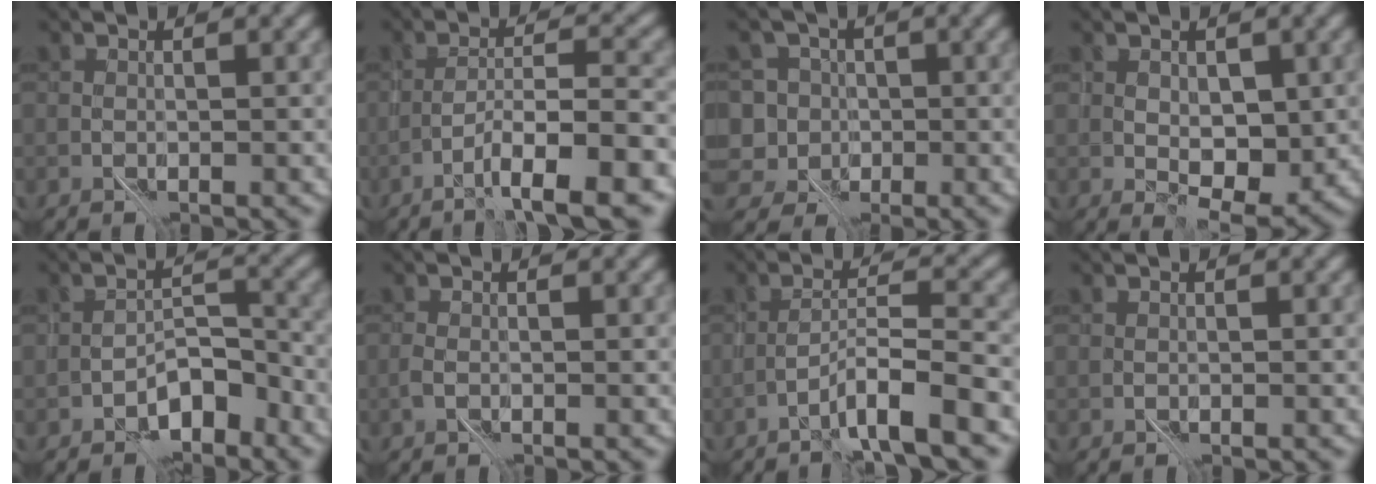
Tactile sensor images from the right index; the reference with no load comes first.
{"total": 5.8, "force": [-3.3, 0.3, 4.8], "torque": [-0.065, 0.018, -0.058]}
{"total": 7.8, "force": [0.2, 7.4, 2.4], "torque": [-0.049, 0.032, -0.036]}
{"total": 2.7, "force": [0.7, 1.6, 2.1], "torque": [-0.029, -0.004, 0.014]}
{"total": 4.1, "force": [-3.0, 1.7, 2.2], "torque": [-0.022, 0.013, -0.052]}
{"total": 1.1, "force": [-0.6, 0.7, 0.6], "torque": [-0.013, -0.002, -0.014]}
{"total": 4.4, "force": [-2.8, -0.3, 3.3], "torque": [-0.049, 0.019, -0.057]}
{"total": 0.0}